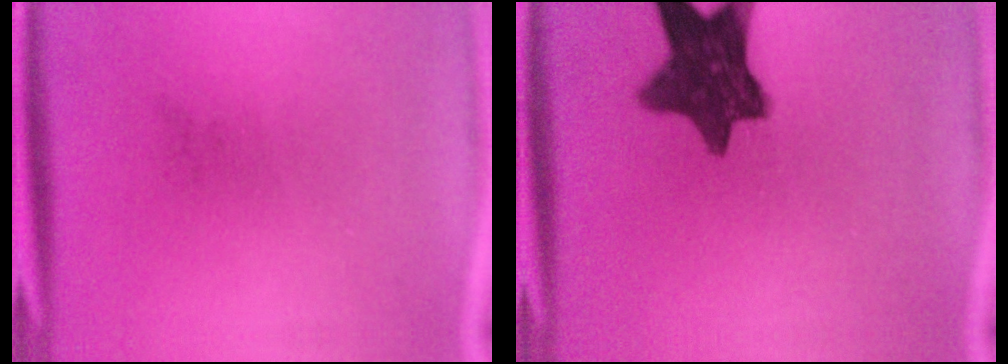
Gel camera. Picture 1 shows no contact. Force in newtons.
{"total": 11.3}